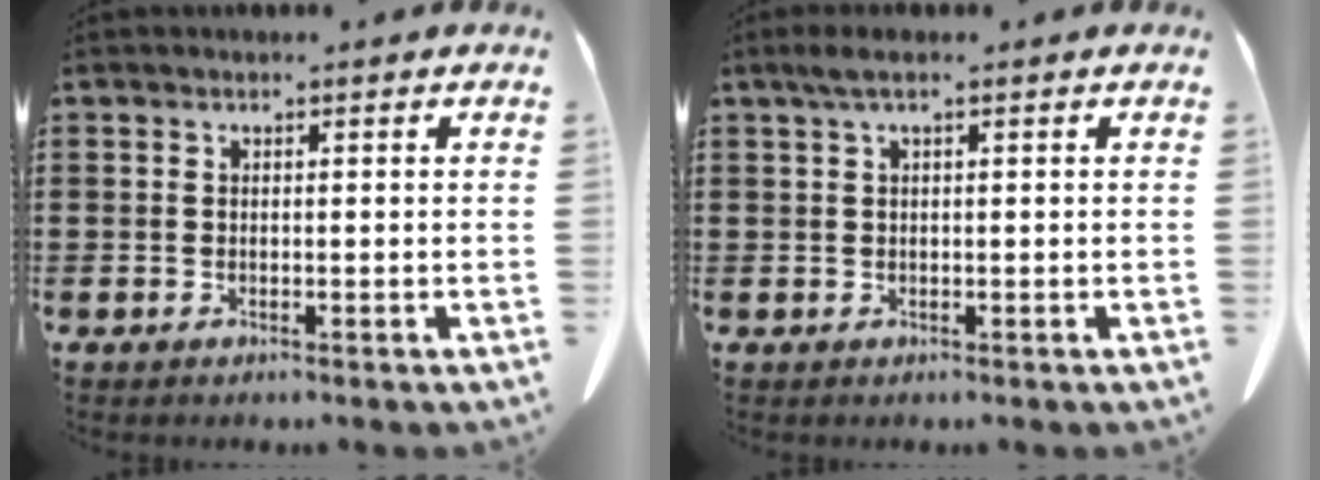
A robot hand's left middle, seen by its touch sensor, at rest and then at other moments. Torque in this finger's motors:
{"motor_torque": [0.59, 0.07, 0.04, 0.02]}